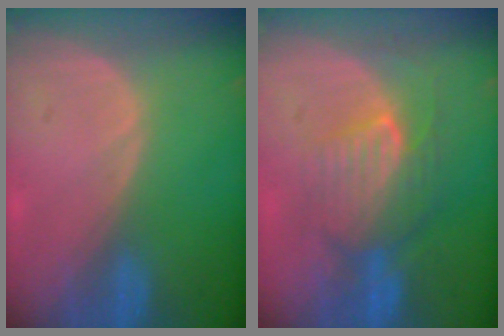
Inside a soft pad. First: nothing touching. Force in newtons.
{"total": 7.7, "press": 7.7, "slide": 0.1}